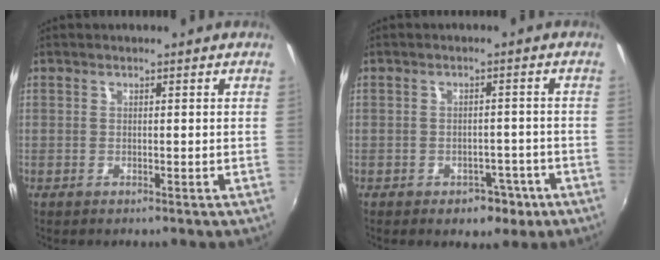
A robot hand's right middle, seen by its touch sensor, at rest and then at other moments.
{"total": 5.0, "force": [-2.9, 3.4, 2.2], "torque": [-0.047, 0.002, -0.026]}